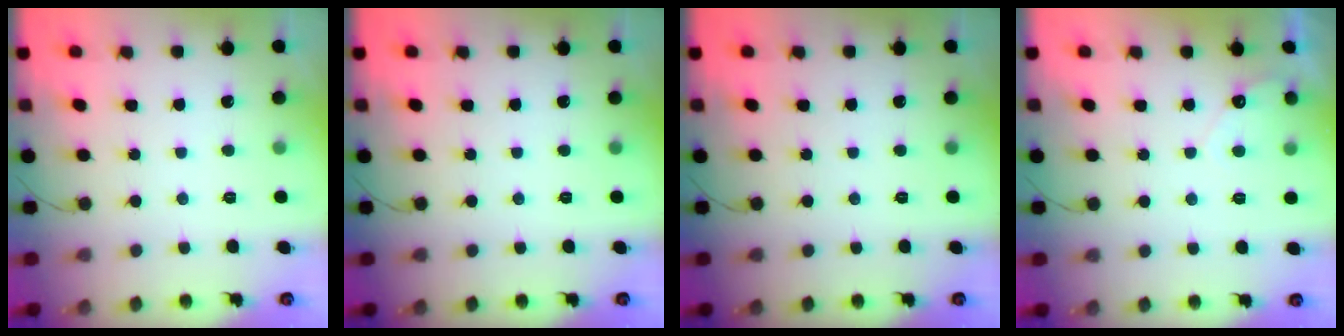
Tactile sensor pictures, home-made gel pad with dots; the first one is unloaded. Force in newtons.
{"total": 0.0}
{"total": 0.0}
{"total": 3.7, "press": 3.7, "slide": 0.1}